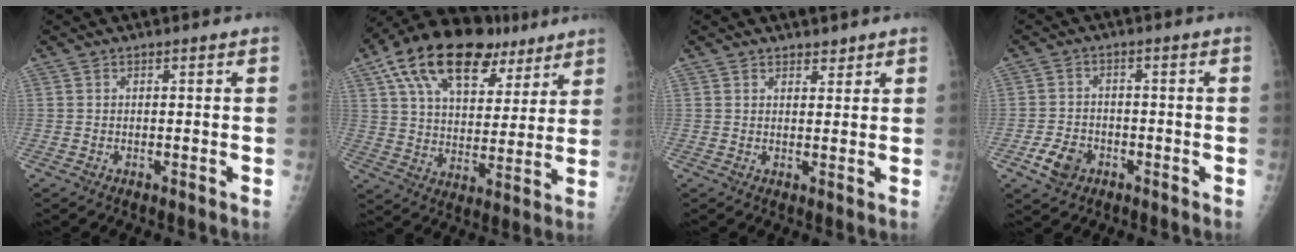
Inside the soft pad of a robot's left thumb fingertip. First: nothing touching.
{"total": 22.7, "force": [12.8, 12.3, 14.1], "torque": [-0.214, -0.006, 0.215]}
{"total": 1.9, "force": [1.5, 1.0, 0.3], "torque": [0.011, -0.010, 0.020]}
{"total": 5.5, "force": [-2.6, 4.2, 2.6], "torque": [-0.039, 0.014, -0.043]}